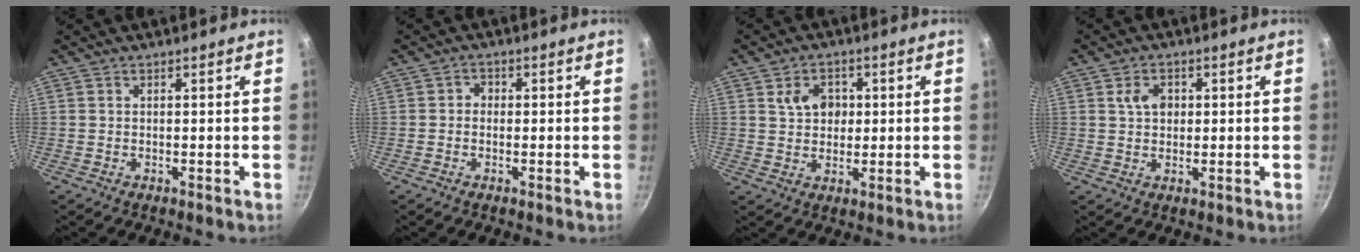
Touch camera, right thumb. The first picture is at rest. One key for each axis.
{"total": 1.6, "fx": -0.3, "fy": 1.4, "fz": 0.6, "tx": -0.005, "ty": 0.005, "tz": -0.008}
{"total": 6.0, "fx": 1.4, "fy": 4.7, "fz": 3.4, "tx": -0.036, "ty": 0.000, "tz": 0.021}
{"total": 4.2, "fx": 0.9, "fy": 3.1, "fz": 2.6, "tx": -0.033, "ty": 0.001, "tz": 0.013}